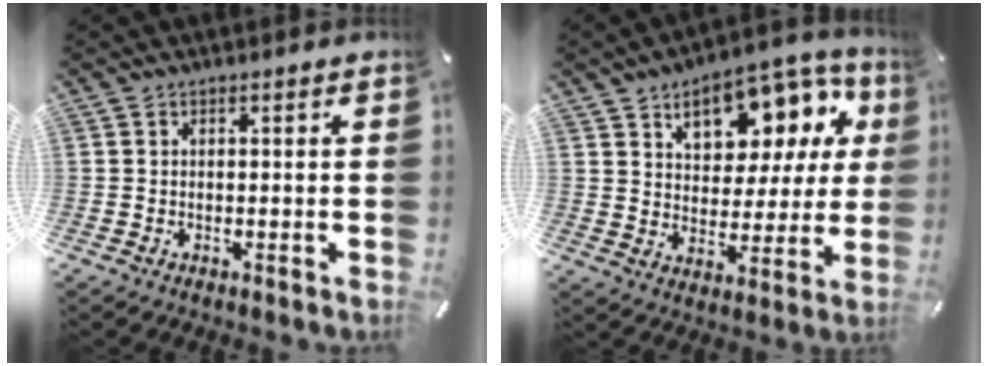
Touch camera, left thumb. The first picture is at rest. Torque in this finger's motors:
{"motor_torque": [2.45, 2.56, 0.48, -0.29, 0.11]}